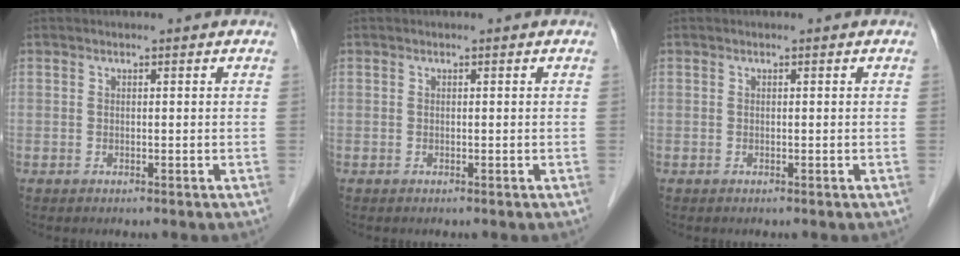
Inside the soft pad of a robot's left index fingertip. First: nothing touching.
{"total": 0.0}
{"total": 0.0}